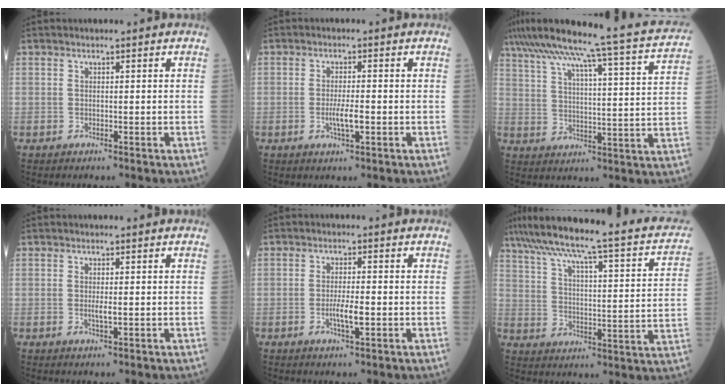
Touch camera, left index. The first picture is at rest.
{"total": 3.3, "force": [-0.8, 0.4, 3.1], "torque": [-0.065, -0.003, -0.013]}
{"total": 27.1, "force": [23.5, 0.0, 13.5], "torque": [-0.225, -0.017, 0.309]}
{"total": 1.5, "force": [0.1, 0.2, 1.5], "torque": [-0.030, -0.001, 0.002]}
{"total": 3.3, "force": [-0.9, 0.5, 3.2], "torque": [-0.064, -0.003, -0.014]}
{"total": 27.8, "force": [22.4, 3.8, 16.0], "torque": [-0.252, 0.009, 0.293]}